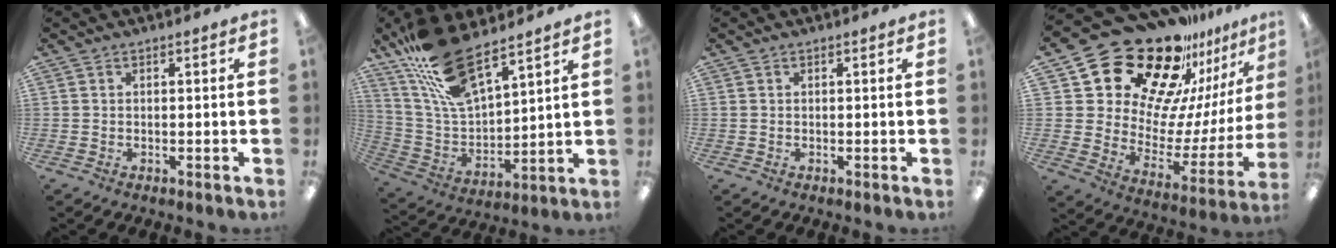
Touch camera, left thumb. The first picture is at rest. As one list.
[{"total": 17.3, "force": [13.0, 5.8, 9.8], "torque": [-0.217, -0.068, 0.234]}, {"total": 0.0}, {"total": 25.1, "force": [19.6, 12.2, 10.0], "torque": [-0.167, -0.151, 0.358]}]